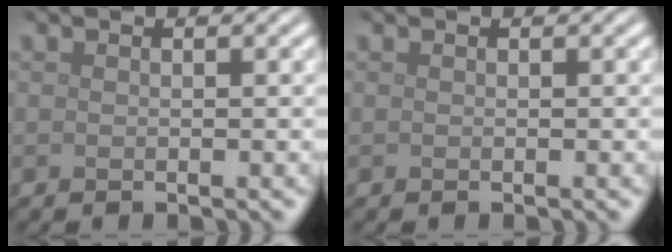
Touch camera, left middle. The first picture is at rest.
{"total": 0.0}